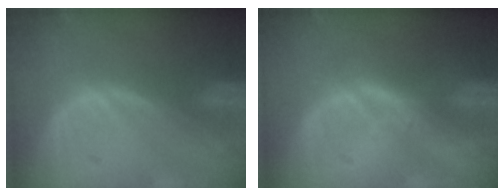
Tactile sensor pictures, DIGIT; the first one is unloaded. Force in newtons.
{"total": 1.7, "press": 1.7, "slide": 0.1}